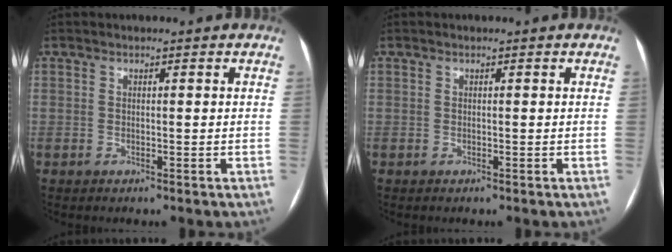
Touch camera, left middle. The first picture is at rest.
{"total": 0.0}